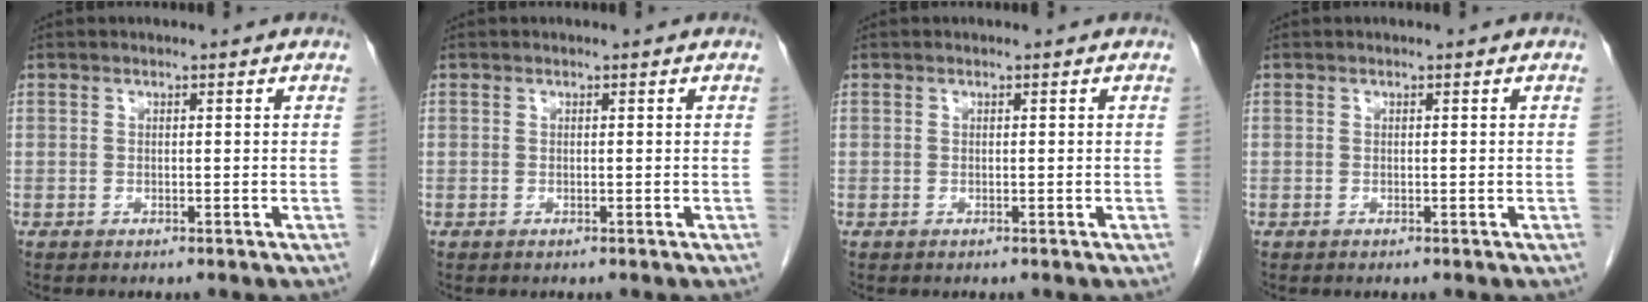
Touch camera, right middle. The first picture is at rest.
{"total": 0.0}
{"total": 0.0}
{"total": 0.0}